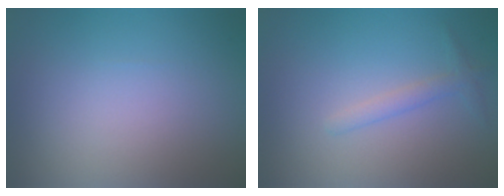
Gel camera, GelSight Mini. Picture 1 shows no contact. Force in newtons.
{"total": 1.4, "press": 1.4, "slide": 0.1}